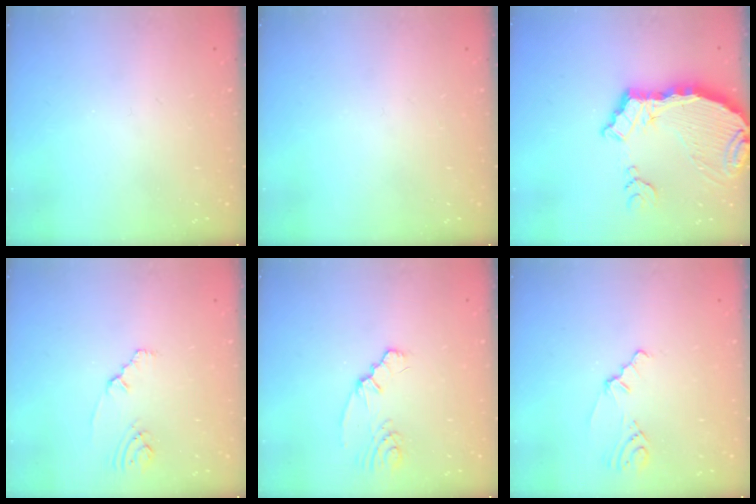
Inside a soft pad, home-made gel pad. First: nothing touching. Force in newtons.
{"total": 0.0}
{"total": 11.2, "press": 11.1, "slide": 1.2}
{"total": 1.7, "press": 1.7, "slide": 0.4}
{"total": 2.3, "press": 2.2, "slide": 0.5}
{"total": 1.6, "press": 1.5, "slide": 0.6}